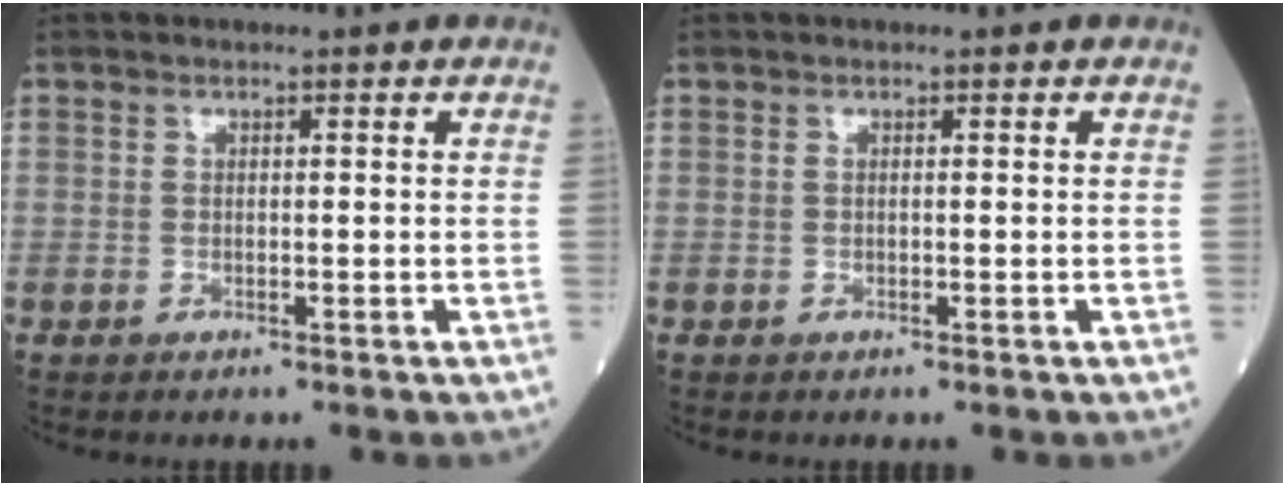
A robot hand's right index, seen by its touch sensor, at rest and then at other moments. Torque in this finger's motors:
{"motor_torque": [0.00, 0.00, 0.00, -0.01]}